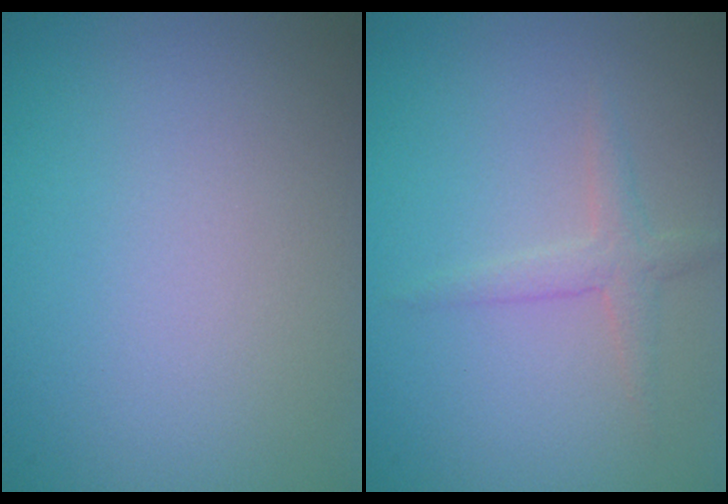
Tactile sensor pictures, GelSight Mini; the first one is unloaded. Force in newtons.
{"total": 1.7, "press": 1.7, "slide": 0.1}